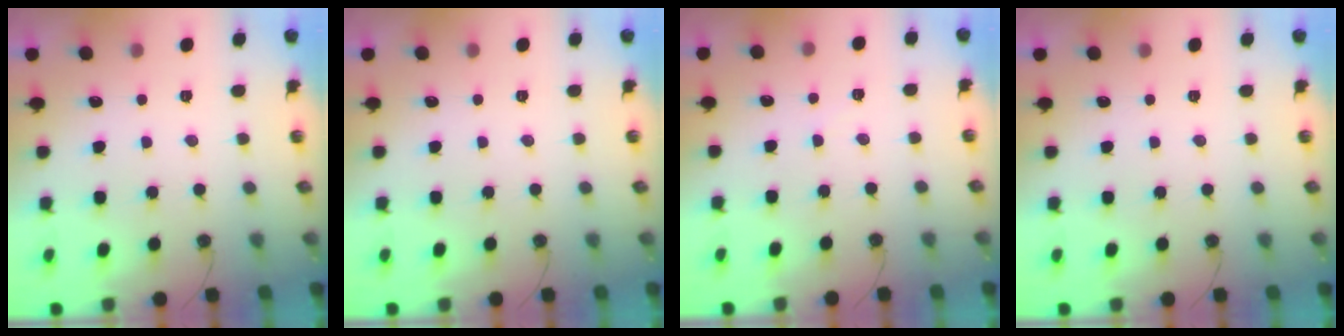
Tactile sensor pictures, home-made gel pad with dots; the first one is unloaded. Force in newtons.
{"total": 0.0}
{"total": 2.2, "press": 2.2, "slide": 0.4}
{"total": 0.0}